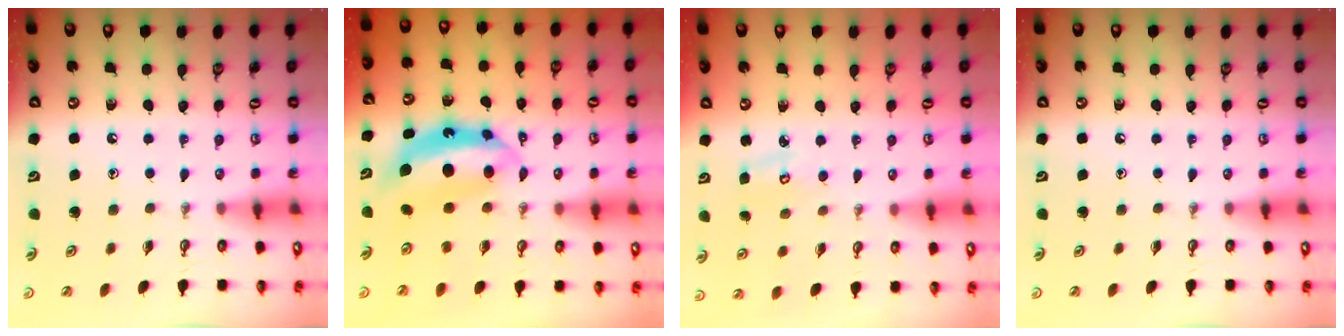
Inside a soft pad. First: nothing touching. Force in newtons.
{"total": 8.1, "press": 8.1, "slide": 0.7}
{"total": 2.9, "press": 2.9, "slide": 0.2}
{"total": 0.0}